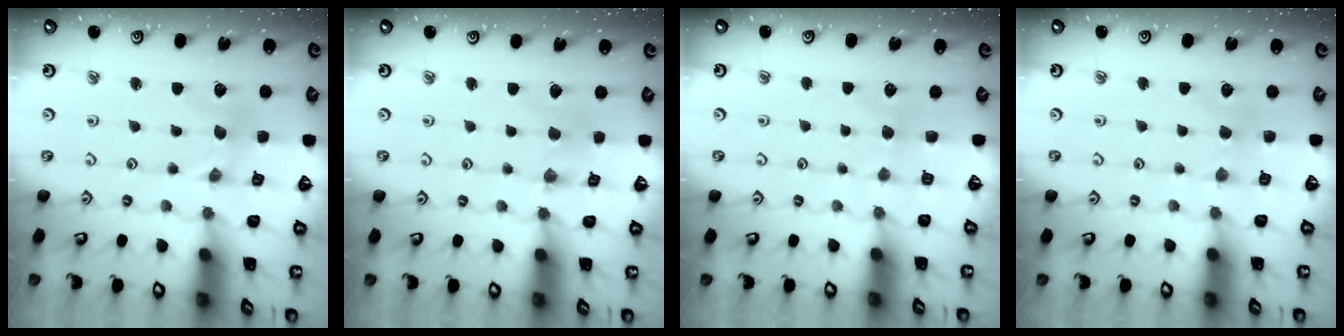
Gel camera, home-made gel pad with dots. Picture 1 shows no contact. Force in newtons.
{"total": 0.6, "press": 0.5, "slide": 0.1}
{"total": 2.7, "press": 2.6, "slide": 0.4}
{"total": 2.2, "press": 2.2, "slide": 0.4}